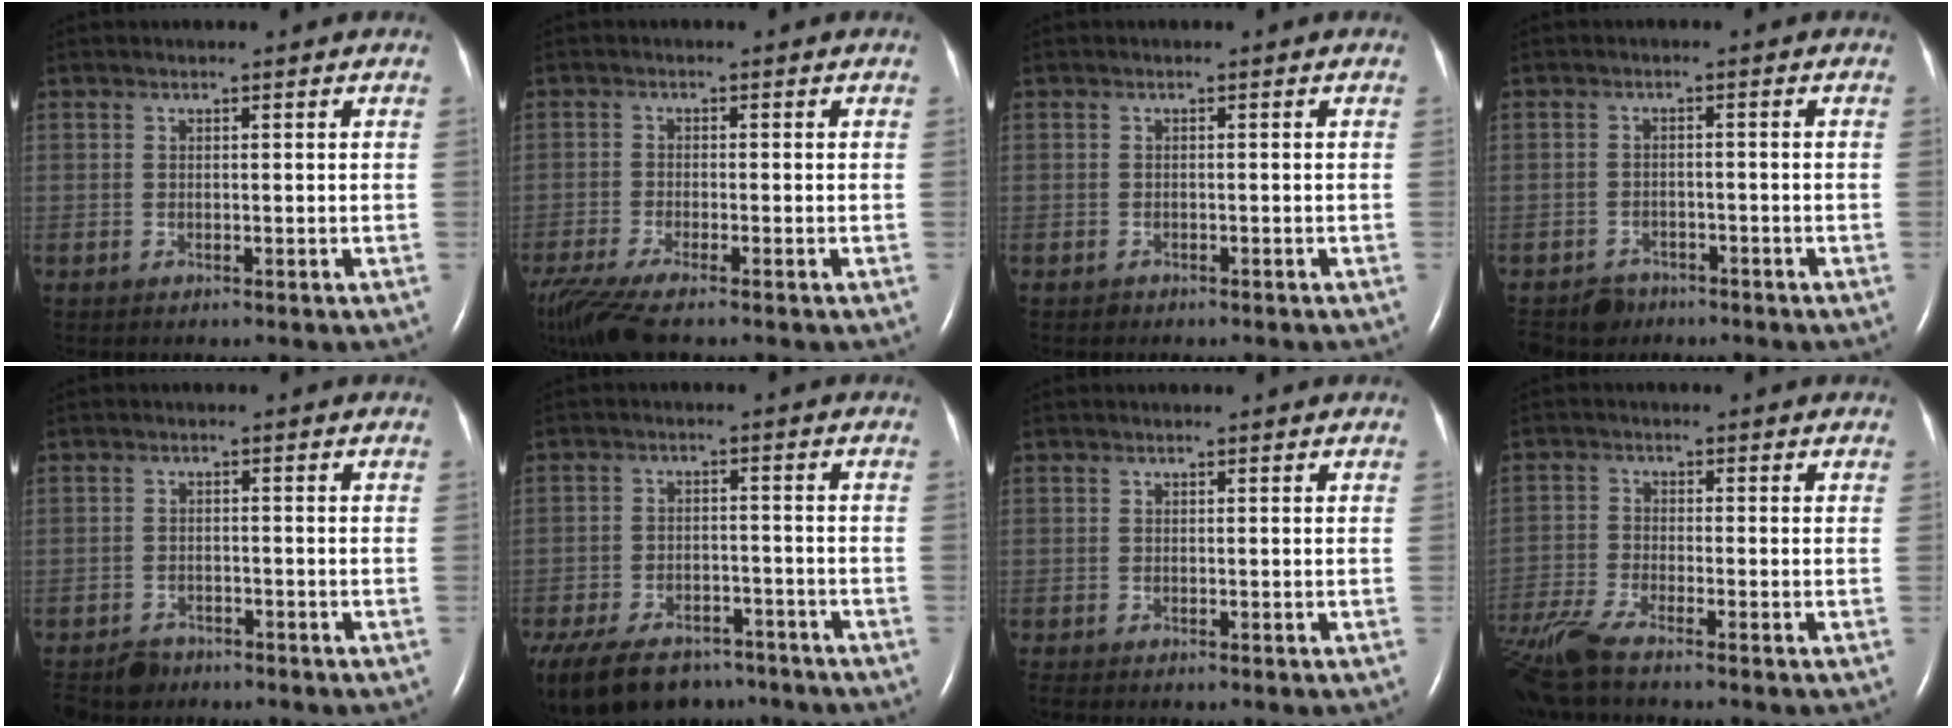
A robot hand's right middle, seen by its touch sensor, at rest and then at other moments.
{"total": 8.0, "force": [-6.2, 0.7, 5.0], "torque": [-0.096, -0.025, -0.113]}
{"total": 0.6, "force": [-0.5, 0.3, 0.0], "torque": [-0.009, -0.001, -0.010]}
{"total": 4.3, "force": [-3.4, 2.6, 0.2], "torque": [-0.004, 0.000, -0.057]}
{"total": 4.5, "force": [-3.8, 2.3, 0.7], "torque": [-0.014, -0.005, -0.066]}
{"total": 20.7, "force": [-15.1, 10.8, 9.2], "torque": [-0.254, -0.028, -0.214]}
{"total": 0.6, "force": [-0.6, 0.0, 0.2], "torque": [-0.006, -0.002, -0.011]}
{"total": 8.1, "force": [-6.7, 0.4, 4.4], "torque": [-0.100, -0.023, -0.129]}